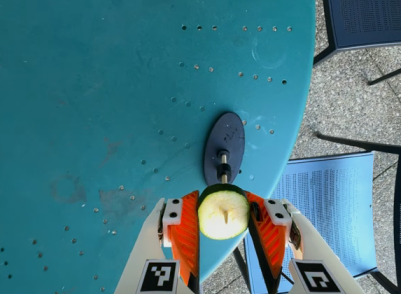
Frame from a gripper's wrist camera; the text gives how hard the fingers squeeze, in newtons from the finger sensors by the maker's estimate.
{"total": 14.6, "left": 14.6, "right": 14.5}